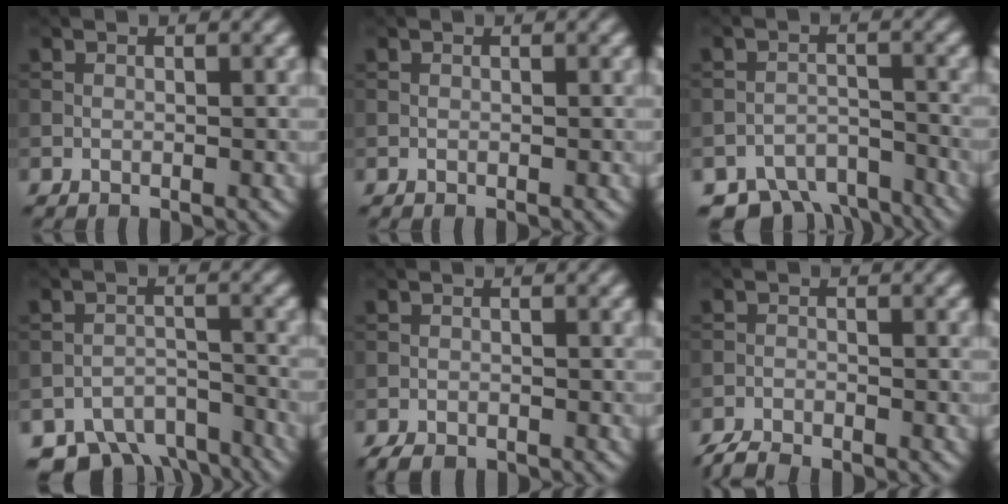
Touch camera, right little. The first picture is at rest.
{"total": 0.0}
{"total": 7.1, "force": [-6.3, 2.7, 1.8], "torque": [-0.021, -0.011, -0.097]}
{"total": 8.5, "force": [-7.5, 3.3, 2.3], "torque": [-0.023, -0.015, -0.110]}
{"total": 1.9, "force": [-1.7, 0.7, 0.6], "torque": [-0.010, -0.005, -0.031]}
{"total": 2.5, "force": [-2.4, 0.3, 0.6], "torque": [-0.015, -0.006, -0.053]}